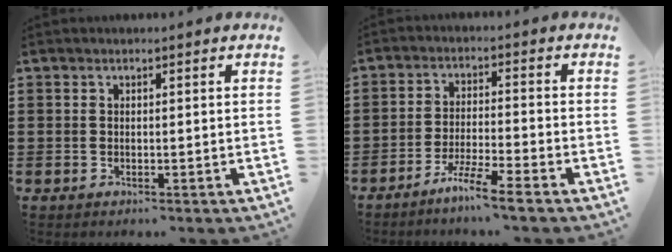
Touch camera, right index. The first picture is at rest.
{"total": 5.2, "force": [-4.3, -0.6, 2.8], "torque": [-0.061, -0.012, -0.083]}